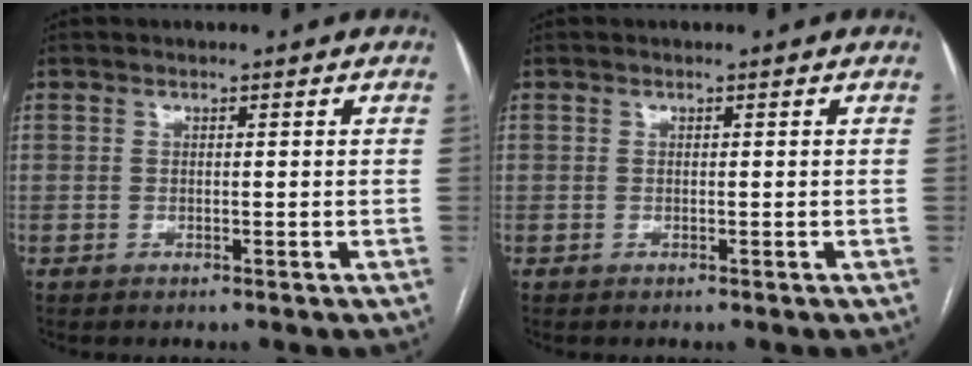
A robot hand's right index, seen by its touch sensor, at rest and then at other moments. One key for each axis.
{"total": 0.0}